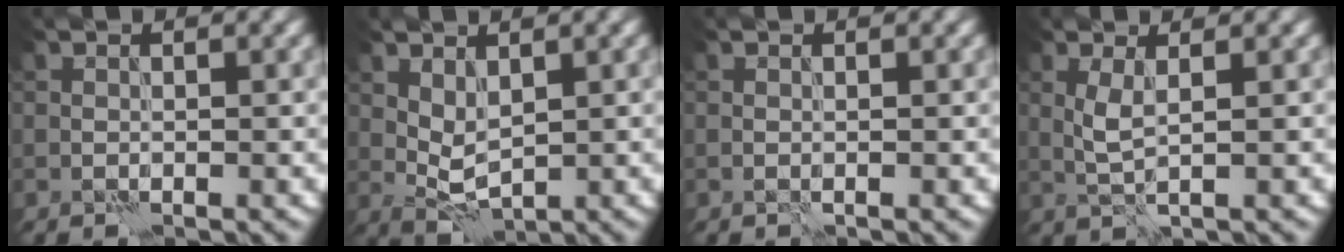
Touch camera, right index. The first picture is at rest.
{"total": 2.6, "force": [1.1, 1.3, 2.0], "torque": [-0.044, -0.004, 0.024]}
{"total": 0.0}
{"total": 1.9, "force": [0.4, 0.3, 1.8], "torque": [-0.044, 0.002, 0.010]}